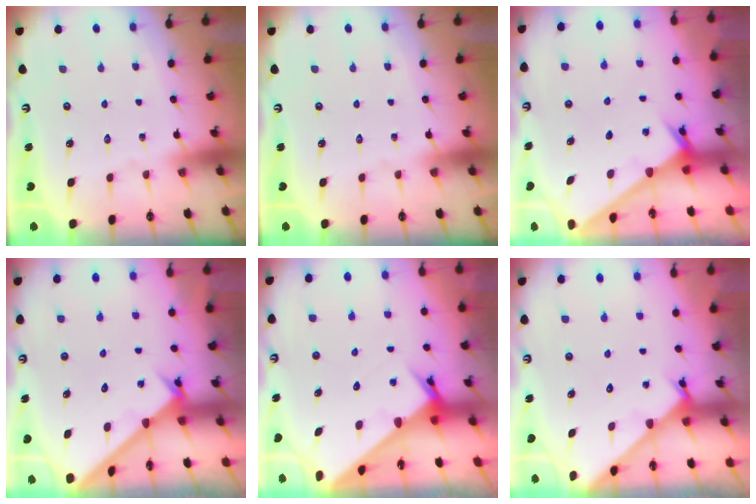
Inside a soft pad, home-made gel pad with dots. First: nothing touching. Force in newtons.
{"total": 0.0}
{"total": 2.6, "press": 2.6, "slide": 0.2}
{"total": 2.1, "press": 2.1, "slide": 0.2}
{"total": 3.6, "press": 3.6, "slide": 0.3}
{"total": 1.2, "press": 1.2, "slide": 0.1}